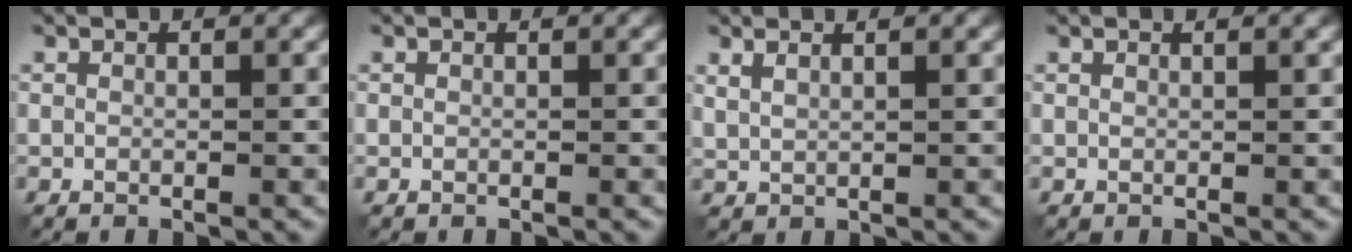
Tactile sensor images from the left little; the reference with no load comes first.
{"total": 0.0}
{"total": 2.1, "force": [1.4, 0.7, 1.4], "torque": [-0.020, 0.001, 0.021]}
{"total": 1.0, "force": [0.8, 0.3, 0.6], "torque": [-0.004, 0.003, 0.003]}